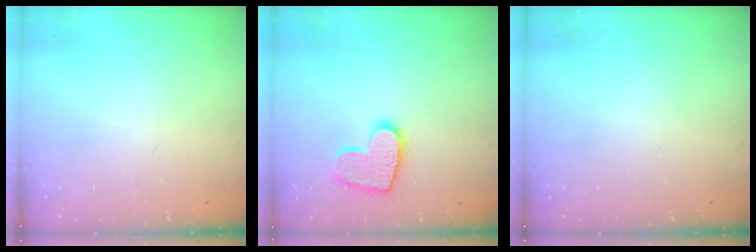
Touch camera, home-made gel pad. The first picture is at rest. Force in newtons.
{"total": 12.1, "press": 12.0, "slide": 0.8}
{"total": 0.0}